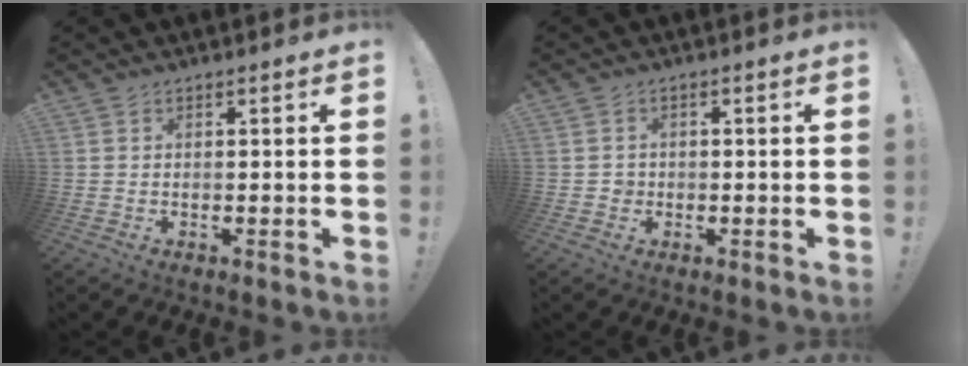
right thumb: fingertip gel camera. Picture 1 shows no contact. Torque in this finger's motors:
{"motor_torque": [0.41, 0.24, 0.17, -0.10, 0.00]}